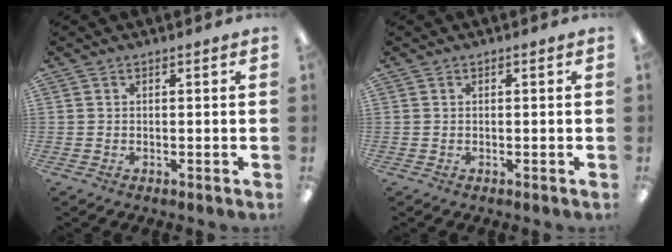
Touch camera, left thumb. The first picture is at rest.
{"total": 0.0}